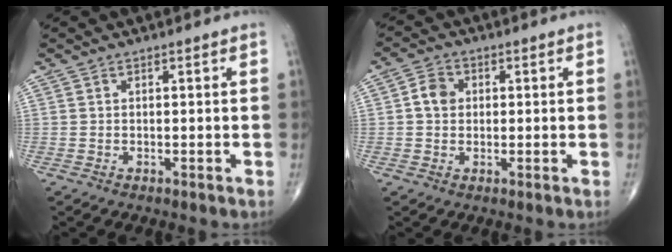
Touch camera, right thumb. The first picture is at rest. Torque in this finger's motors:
{"motor_torque": [-0.30, 0.29, 0.21, -0.16, 0.11]}